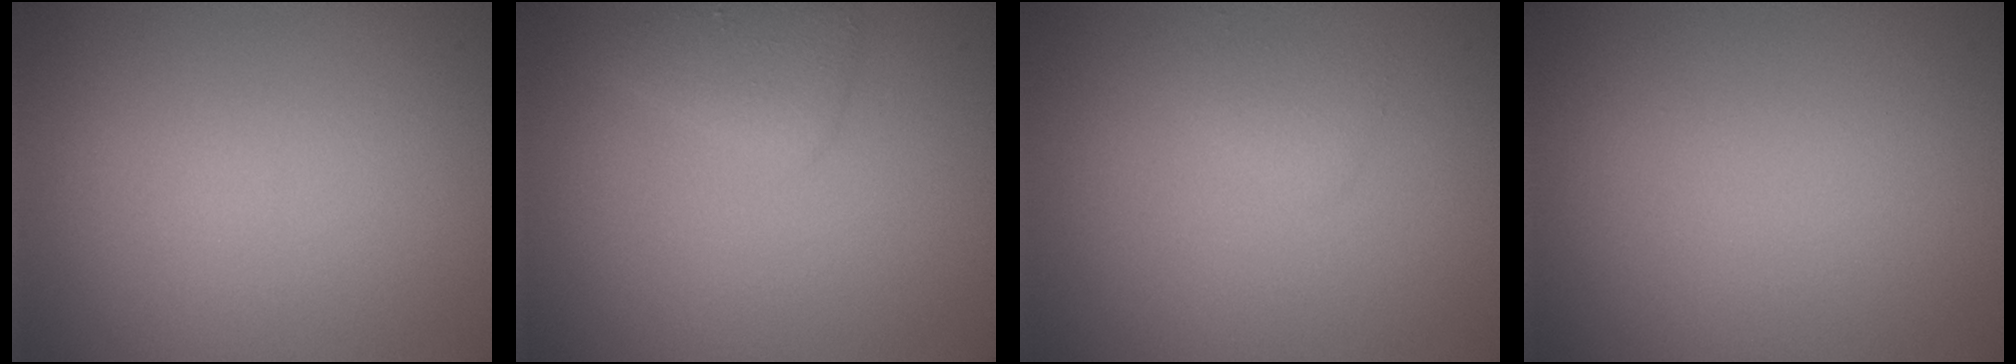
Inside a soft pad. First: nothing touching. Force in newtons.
{"total": 1.8, "press": 1.8, "slide": 0.2}
{"total": 1.0, "press": 1.0, "slide": 0.1}
{"total": 0.0}